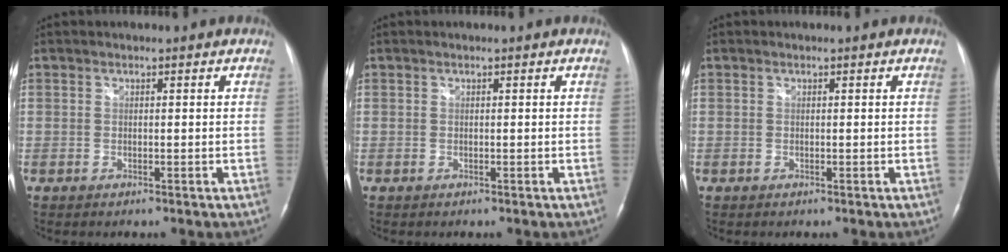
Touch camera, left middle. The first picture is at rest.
{"total": 0.0}
{"total": 0.0}